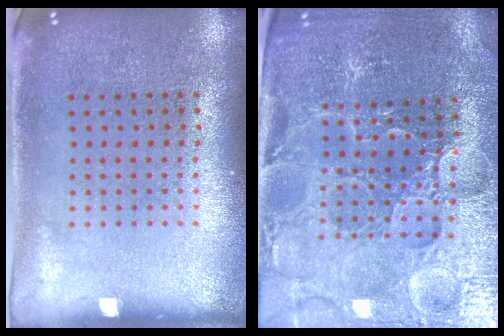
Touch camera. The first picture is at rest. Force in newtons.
{"total": 3.9, "press": 3.9, "slide": 0.7}